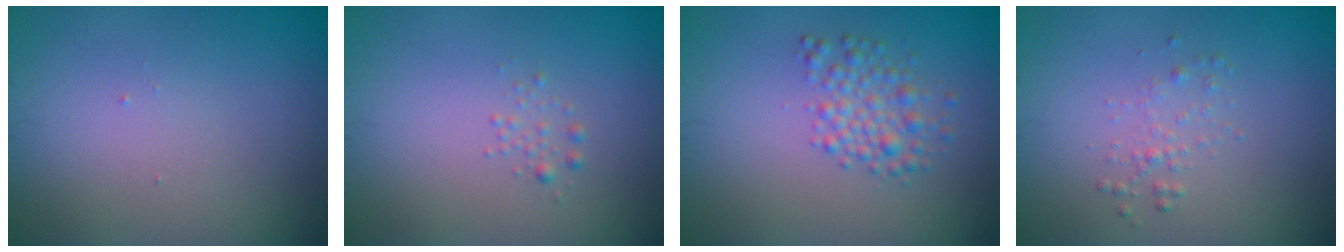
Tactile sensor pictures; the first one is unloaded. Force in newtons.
{"total": 0.8, "press": 0.8, "slide": 0.0}
{"total": 2.7, "press": 2.7, "slide": 0.1}
{"total": 1.1, "press": 1.1, "slide": 0.0}